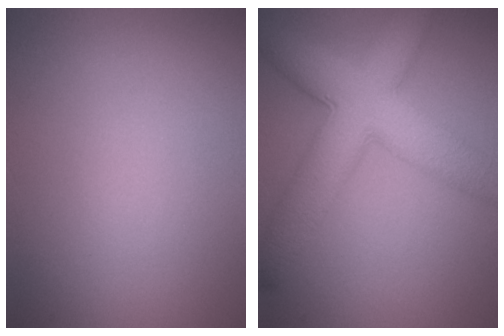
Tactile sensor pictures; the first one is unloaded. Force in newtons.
{"total": 8.8, "press": 8.8, "slide": 0.1}